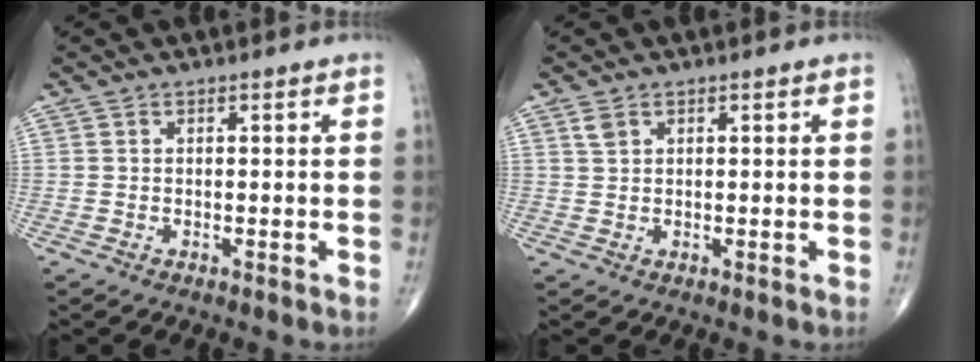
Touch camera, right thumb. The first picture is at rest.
{"total": 1.8, "force": [1.1, 1.1, 0.9], "torque": [-0.014, 0.001, 0.025]}